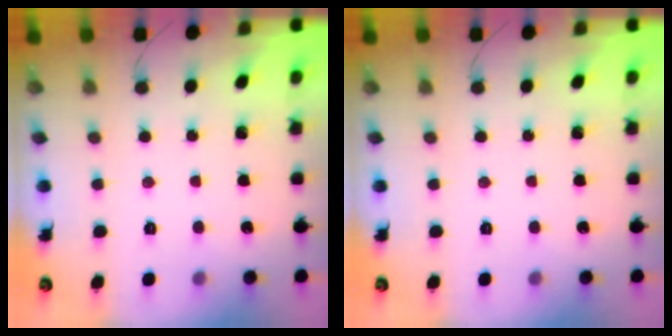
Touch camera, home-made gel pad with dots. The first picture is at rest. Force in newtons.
{"total": 0.0}